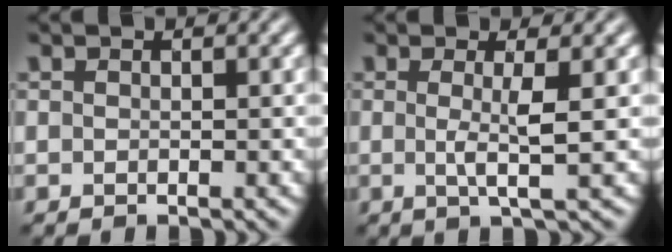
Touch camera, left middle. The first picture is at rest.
{"total": 2.8, "force": [0.1, 0.4, 2.8], "torque": [-0.051, -0.007, -0.003]}